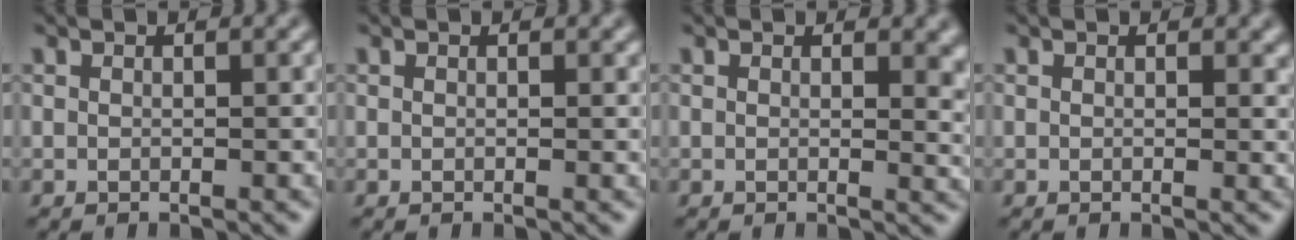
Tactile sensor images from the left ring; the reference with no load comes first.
{"total": 0.0}
{"total": 2.5, "force": [0.7, 1.2, 2.1], "torque": [-0.019, -0.004, 0.010]}
{"total": 0.7, "force": [0.2, 0.5, 0.5], "torque": [-0.006, -0.003, 0.003]}